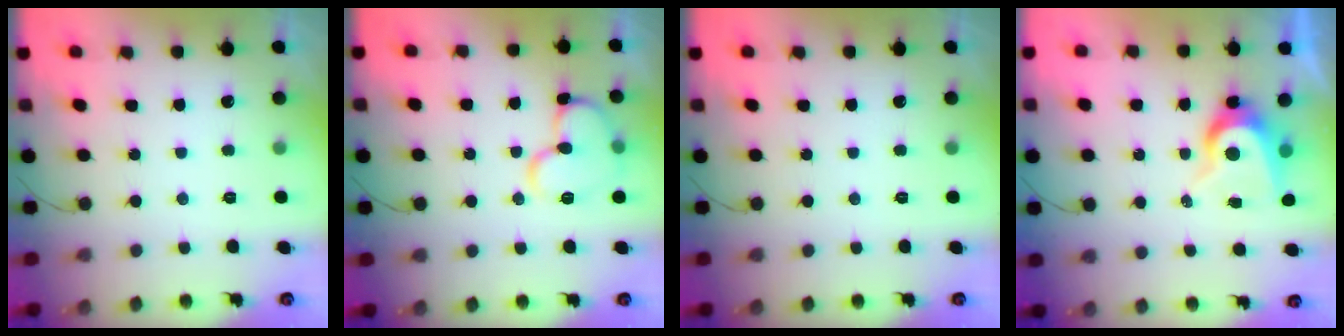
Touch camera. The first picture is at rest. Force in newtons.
{"total": 11.9, "press": 11.8, "slide": 1.4}
{"total": 0.0}
{"total": 7.8, "press": 7.8, "slide": 0.3}